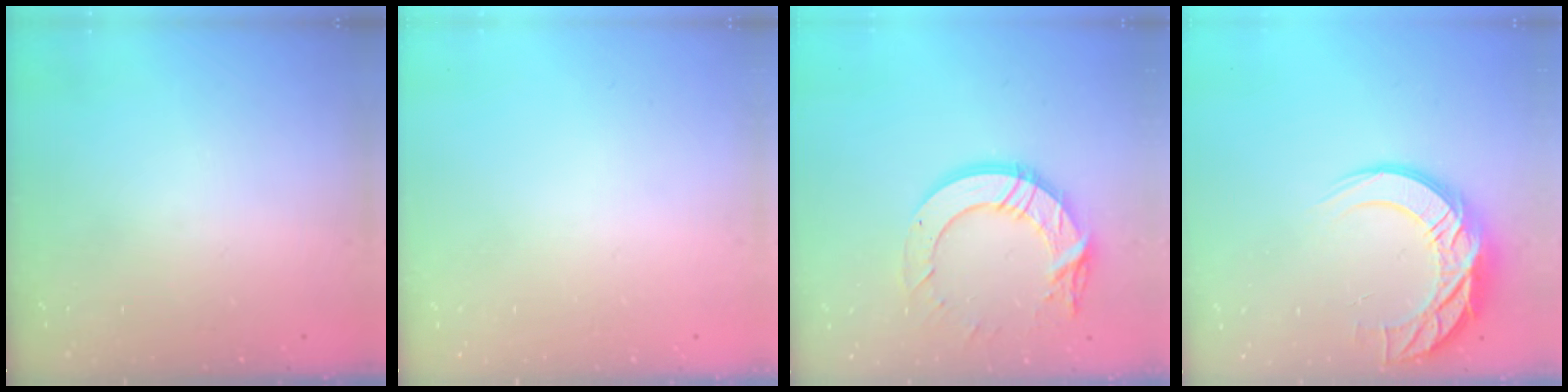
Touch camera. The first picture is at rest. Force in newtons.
{"total": 0.0}
{"total": 15.4, "press": 15.3, "slide": 1.3}
{"total": 14.6, "press": 14.6, "slide": 1.0}